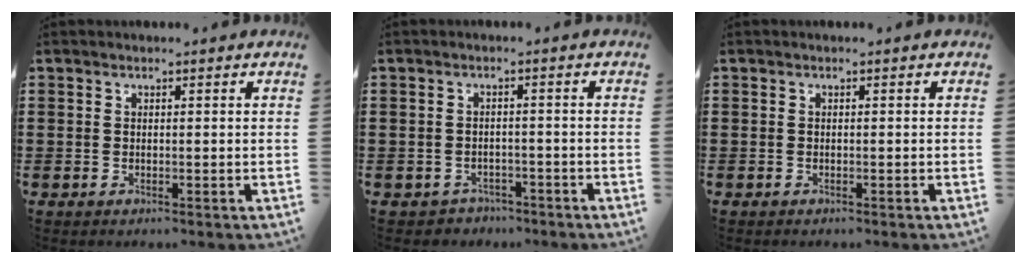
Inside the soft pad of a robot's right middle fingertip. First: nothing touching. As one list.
[{"total": 1.9, "force": [-1.7, 0.8, -0.3], "torque": [-0.005, 0.003, -0.040]}, {"total": 0.0}]